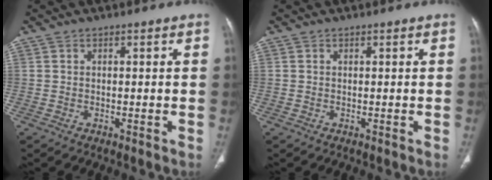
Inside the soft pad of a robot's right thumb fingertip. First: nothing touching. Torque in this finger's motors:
{"motor_torque": [0.11, 0.06, -0.08, 0.07, 0.00]}